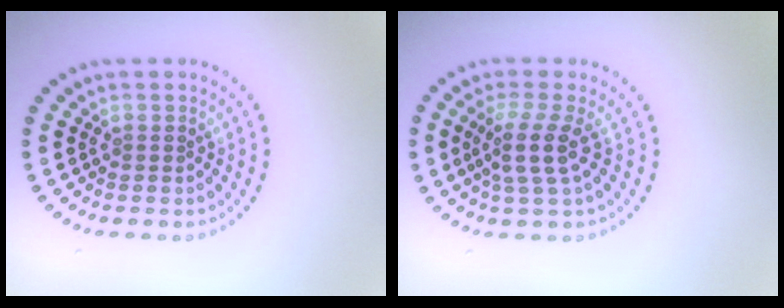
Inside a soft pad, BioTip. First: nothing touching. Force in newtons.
{"total": 3.1, "press": 2.3, "slide": 2.1}